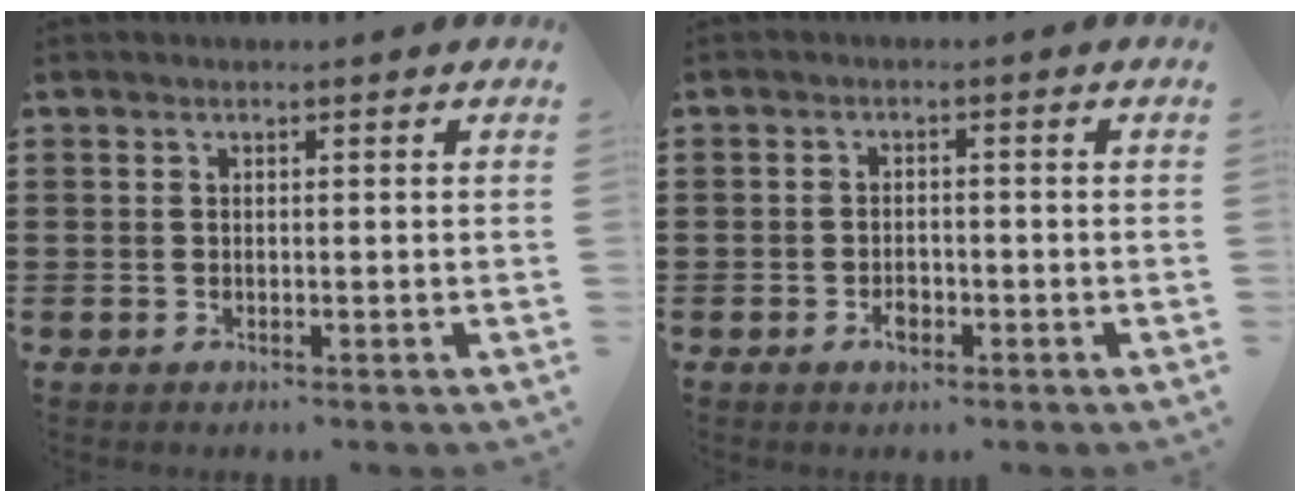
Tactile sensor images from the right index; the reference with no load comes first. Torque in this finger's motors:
{"motor_torque": [1.06, 1.08, 0.03, 0.00]}